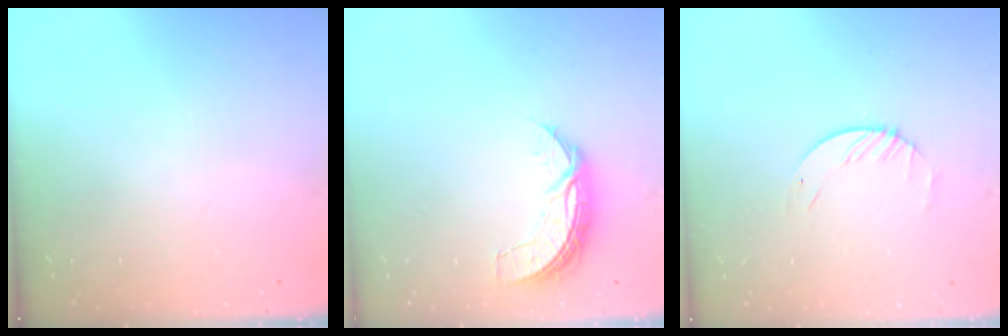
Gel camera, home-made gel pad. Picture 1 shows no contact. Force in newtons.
{"total": 6.9, "press": 6.9, "slide": 0.6}
{"total": 1.7, "press": 1.7, "slide": 0.2}